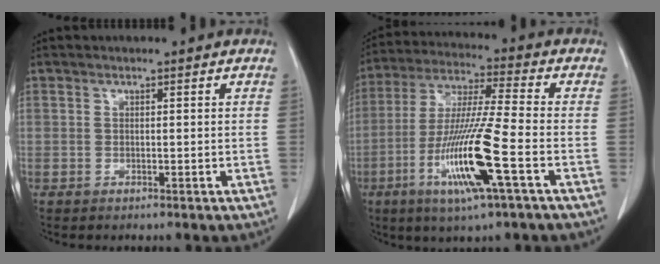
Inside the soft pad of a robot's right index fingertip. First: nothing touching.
{"total": 15.0, "force": [-5.5, -0.1, 14.0], "torque": [-0.285, -0.020, -0.105]}